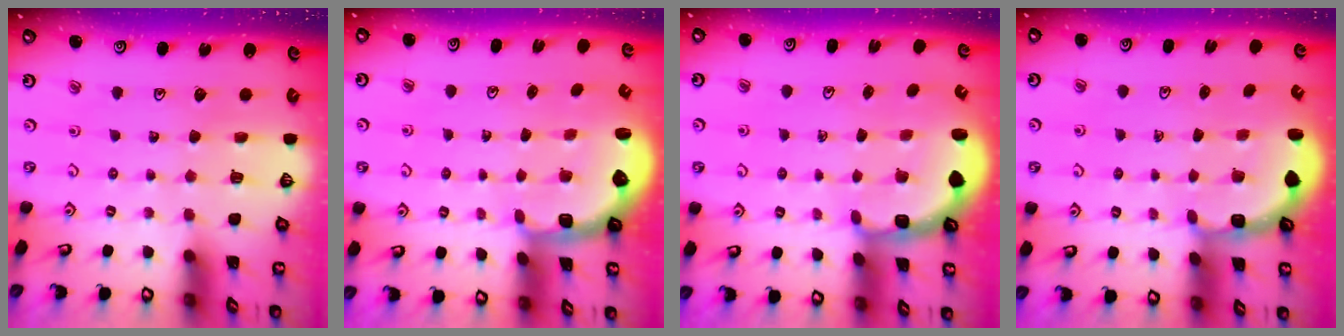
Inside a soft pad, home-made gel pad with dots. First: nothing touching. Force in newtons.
{"total": 2.6, "press": 1.9, "slide": 1.7}
{"total": 2.8, "press": 2.0, "slide": 2.0}
{"total": 2.8, "press": 2.5, "slide": 1.4}